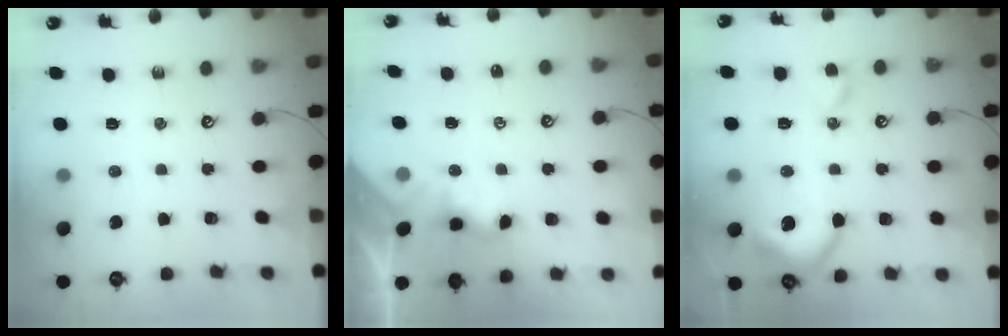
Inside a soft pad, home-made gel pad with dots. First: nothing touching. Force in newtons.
{"total": 2.3, "press": 2.3, "slide": 0.0}
{"total": 10.1, "press": 10.0, "slide": 1.4}